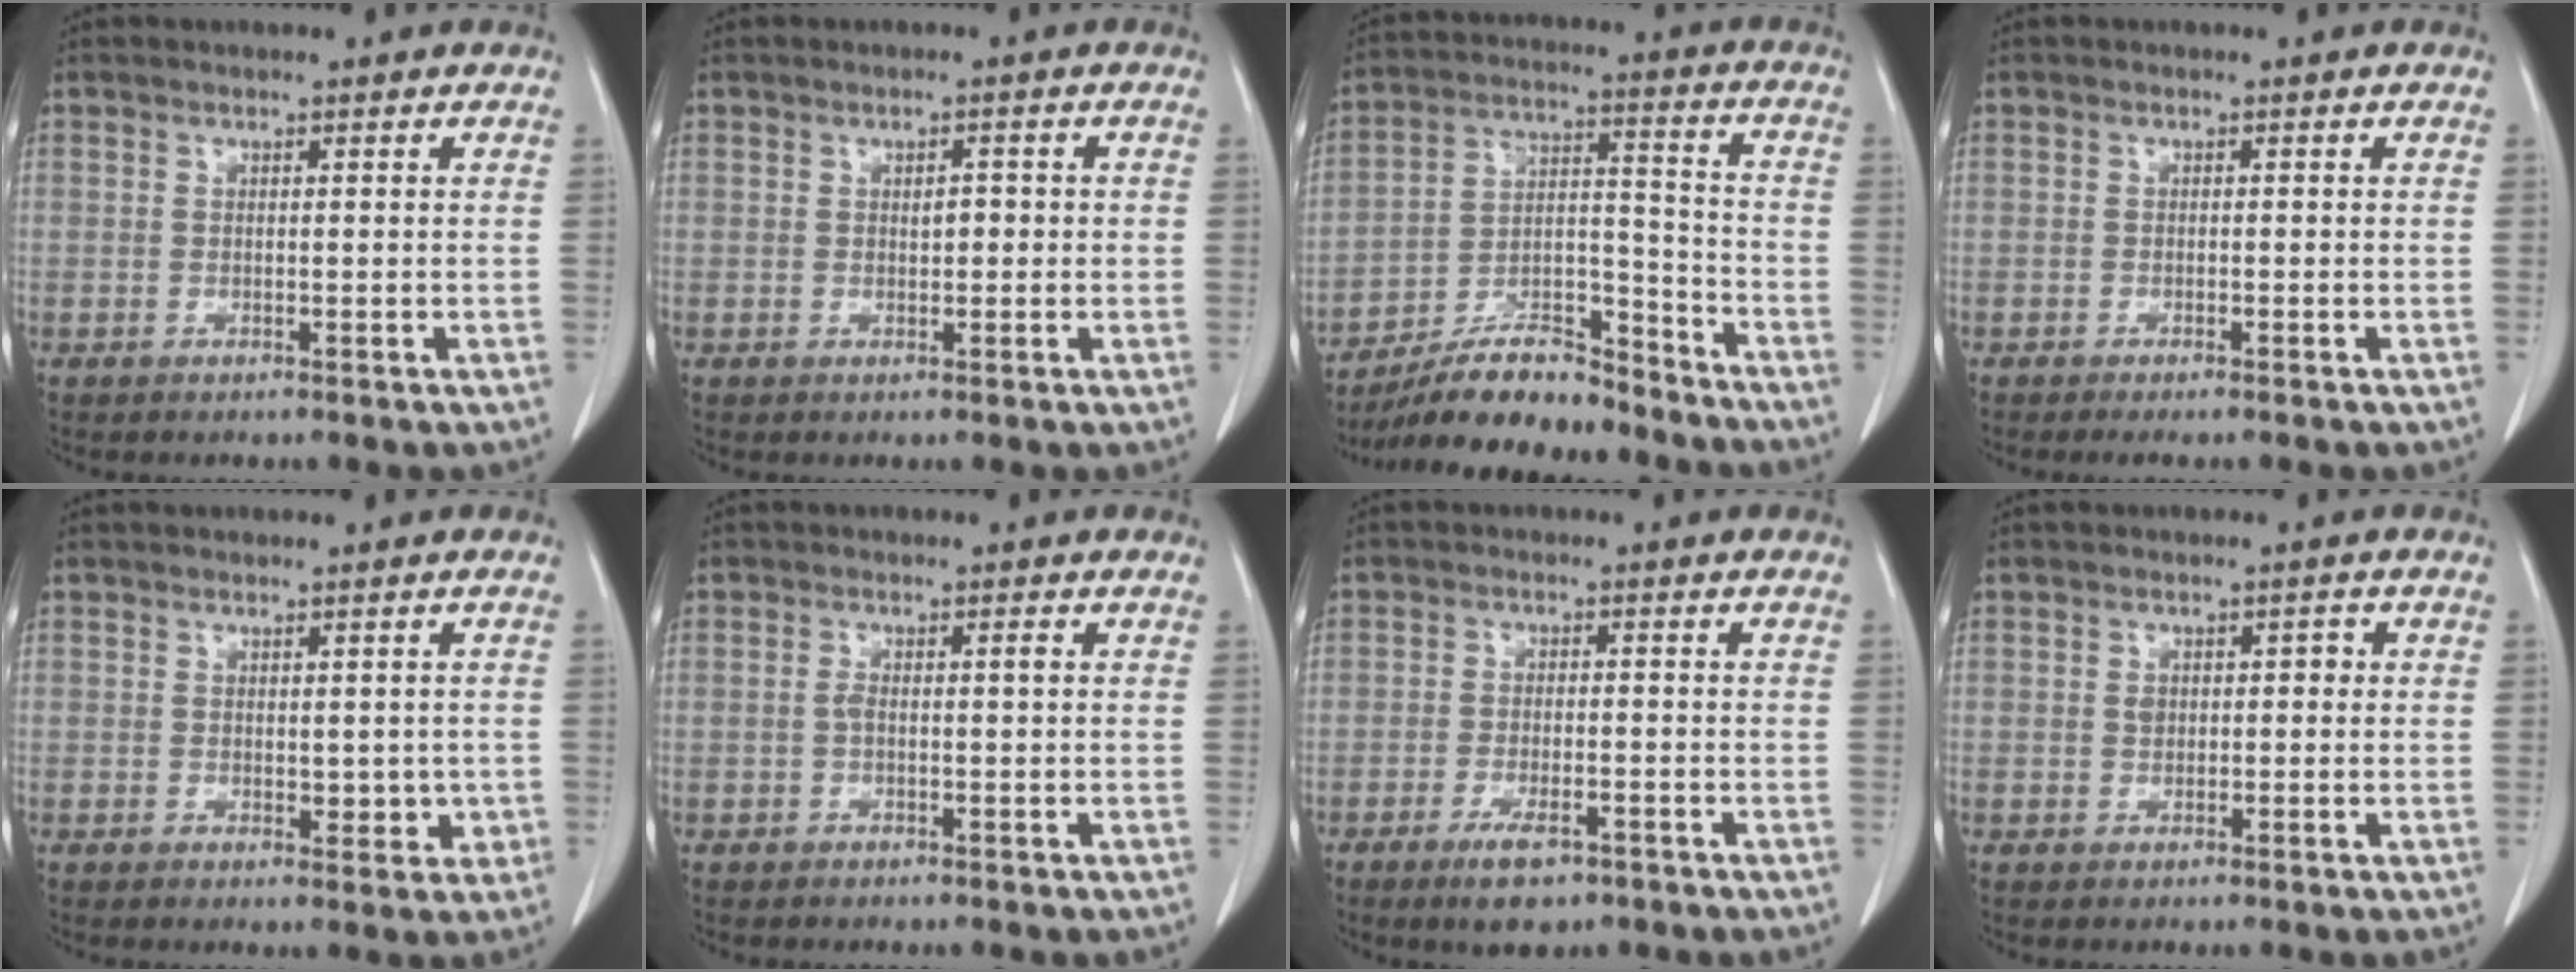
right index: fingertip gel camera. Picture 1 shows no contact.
{"total": 1.6, "force": [0.1, 0.8, 1.4], "torque": [-0.020, 0.002, 0.002]}
{"total": 14.0, "force": [-12.5, 3.0, 5.6], "torque": [-0.092, 0.022, -0.220]}
{"total": 2.3, "force": [-1.9, 0.1, 1.2], "torque": [-0.016, -0.005, -0.026]}
{"total": 3.2, "force": [-0.2, 1.9, 2.6], "torque": [-0.023, -0.003, 0.005]}
{"total": 1.6, "force": [-0.1, 0.2, 1.6], "torque": [-0.031, 0.004, -0.001]}
{"total": 5.1, "force": [-3.3, 1.6, 3.6], "torque": [-0.068, -0.006, -0.050]}
{"total": 2.2, "force": [0.1, 1.5, 1.5], "torque": [-0.024, 0.015, 0.005]}